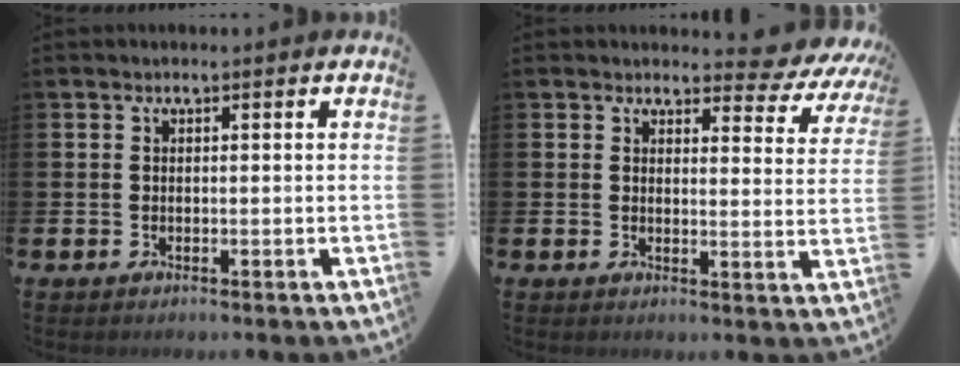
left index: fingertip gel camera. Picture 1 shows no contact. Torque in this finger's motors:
{"motor_torque": [1.28, -0.86, 0.19, 0.01]}